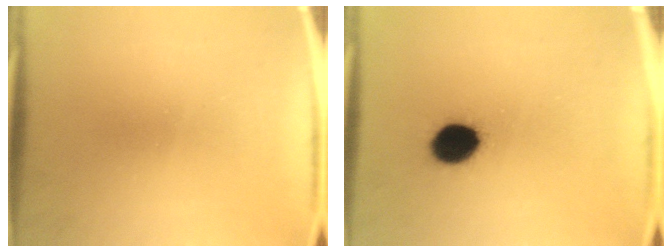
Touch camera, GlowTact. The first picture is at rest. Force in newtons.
{"total": 9.2}